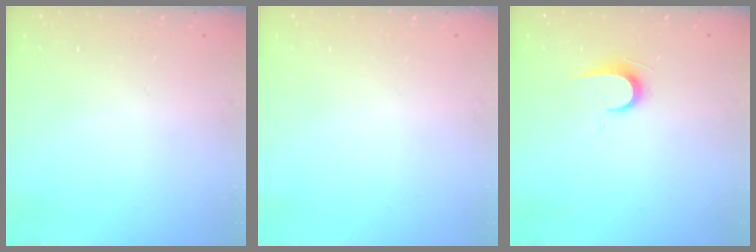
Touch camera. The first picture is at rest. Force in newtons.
{"total": 0.0}
{"total": 6.1, "press": 6.0, "slide": 0.6}